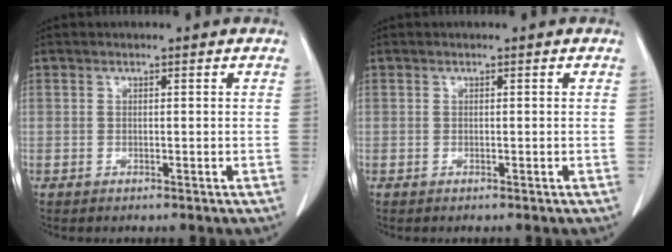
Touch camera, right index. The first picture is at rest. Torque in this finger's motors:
{"motor_torque": [0.00, 0.01, 0.00, 0.00]}